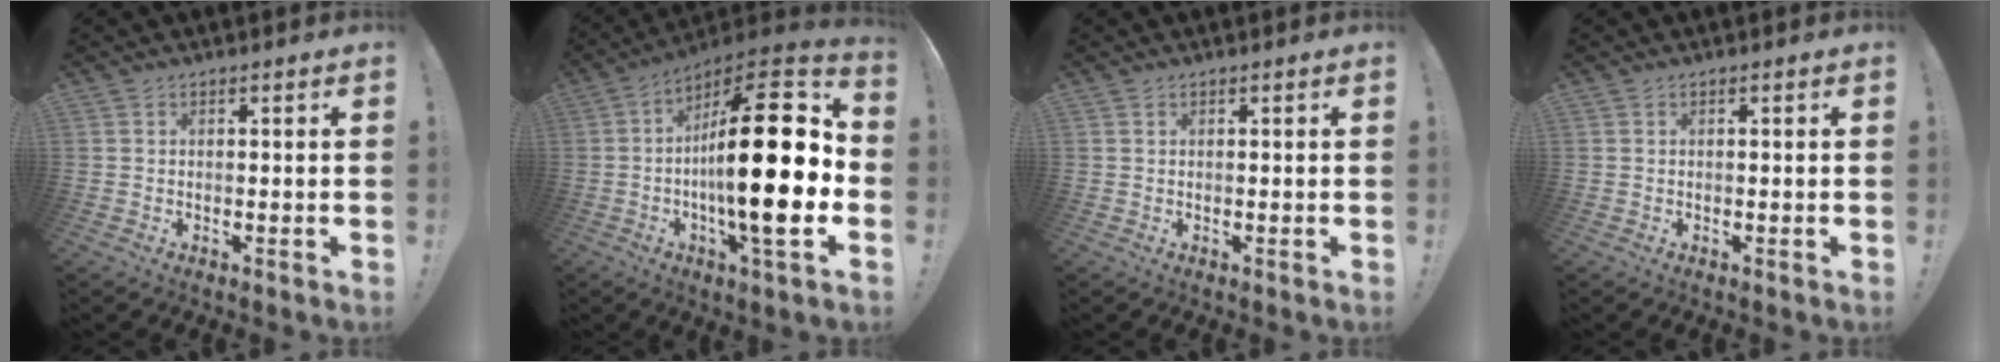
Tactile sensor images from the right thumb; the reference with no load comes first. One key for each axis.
{"total": 27.7, "fx": -1.9, "fy": 7.4, "fz": 26.6, "tx": -0.449, "ty": 0.003, "tz": -0.038}
{"total": 0.0}
{"total": 0.0}